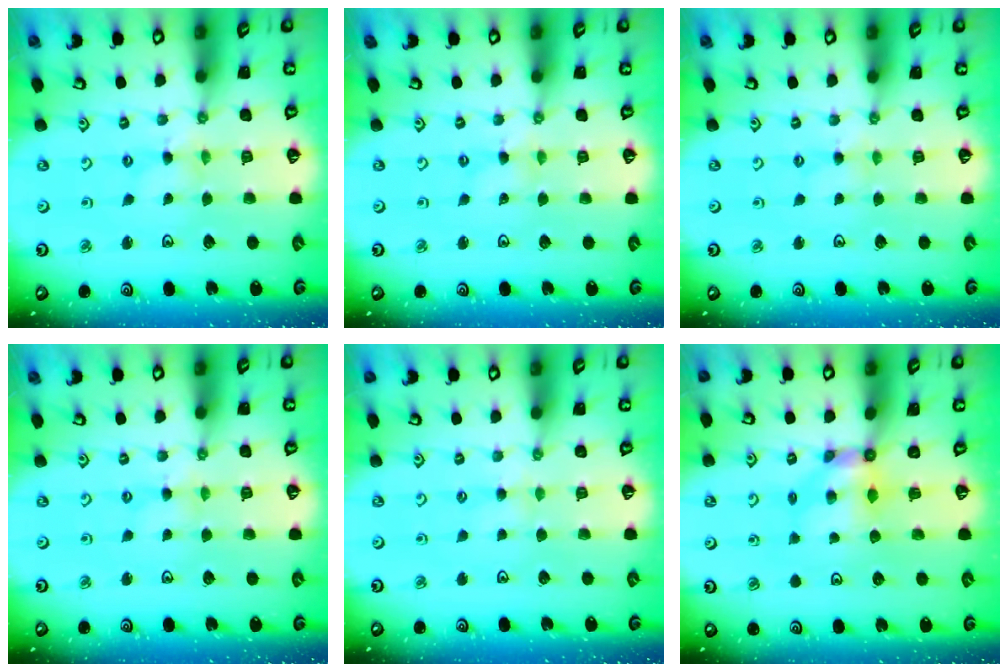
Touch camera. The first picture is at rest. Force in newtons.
{"total": 1.1, "press": 1.1, "slide": 0.2}
{"total": 1.6, "press": 1.6, "slide": 0.4}
{"total": 1.8, "press": 1.8, "slide": 0.4}
{"total": 2.6, "press": 2.5, "slide": 0.5}
{"total": 5.5, "press": 5.5, "slide": 0.2}